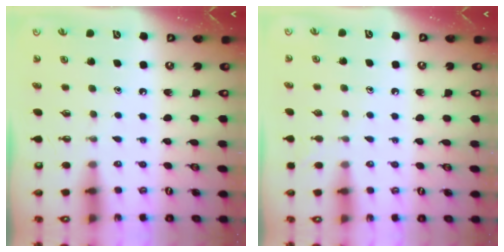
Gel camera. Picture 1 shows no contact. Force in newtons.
{"total": 2.6, "press": 2.6, "slide": 0.3}